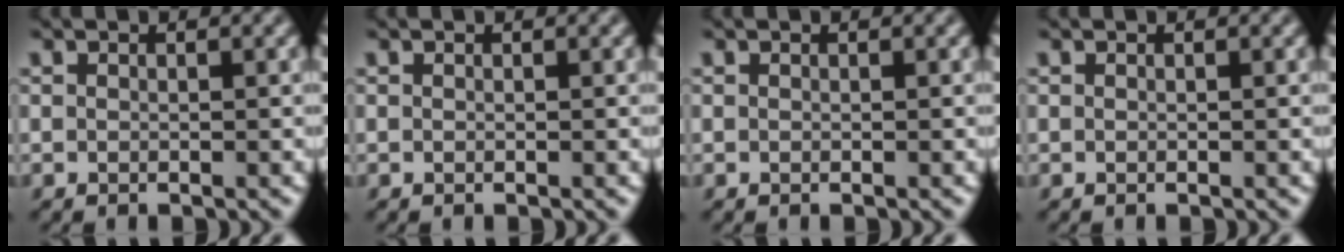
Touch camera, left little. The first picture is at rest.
{"total": 0.0}
{"total": 0.0}
{"total": 0.0}